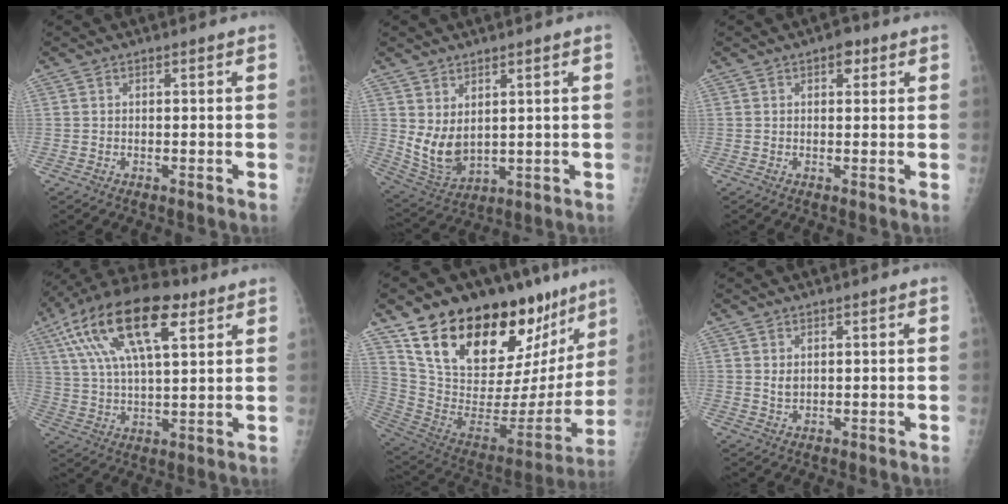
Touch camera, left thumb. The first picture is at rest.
{"total": 8.1, "force": [2.5, 5.1, 5.8], "torque": [-0.097, -0.030, 0.069]}
{"total": 2.8, "force": [1.5, 1.6, 1.8], "torque": [-0.010, -0.002, 0.017]}
{"total": 20.7, "force": [9.6, 8.5, 16.2], "torque": [-0.295, 0.001, 0.171]}
{"total": 33.4, "force": [22.8, 14.1, 19.9], "torque": [-0.280, -0.087, 0.360]}
{"total": 2.0, "force": [1.0, 1.3, 1.1], "torque": [-0.013, -0.009, 0.023]}